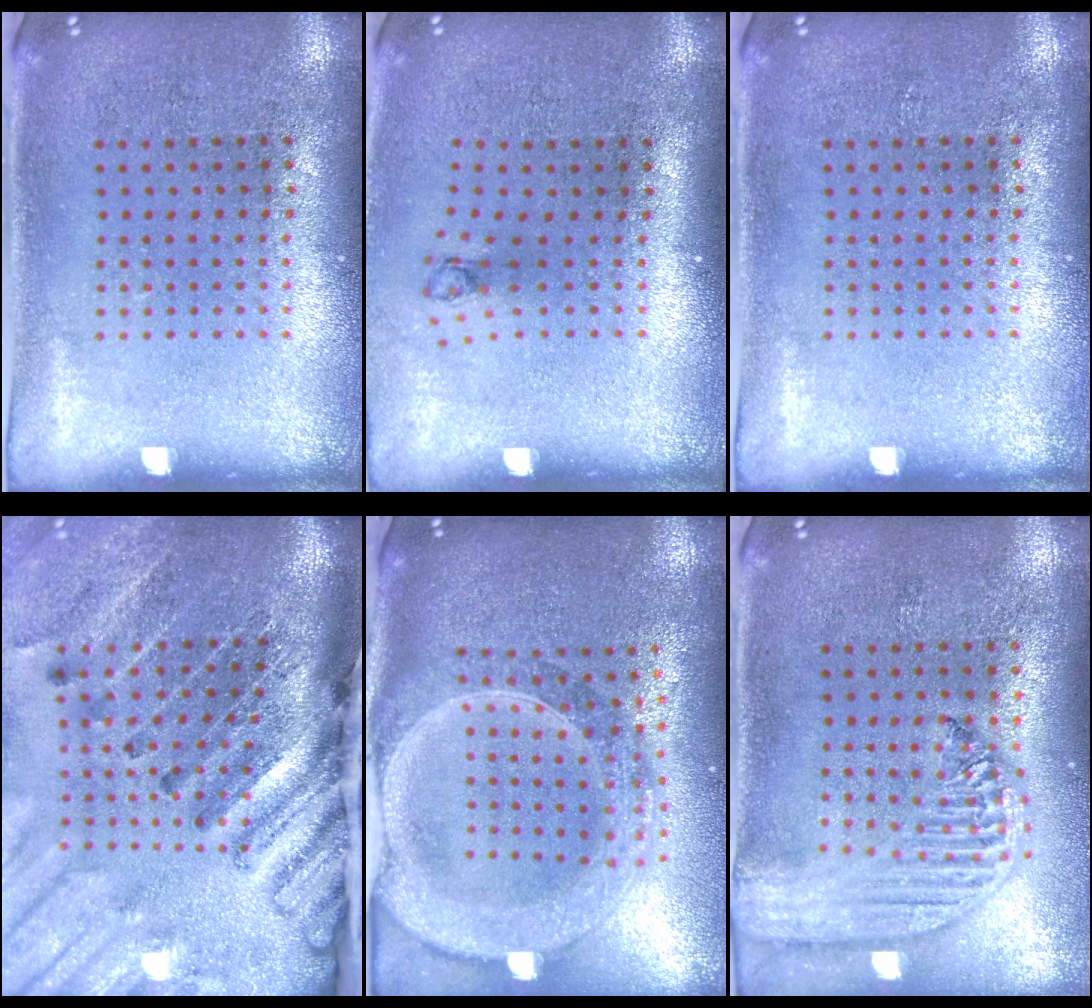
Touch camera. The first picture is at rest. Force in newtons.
{"total": 0.7, "press": 0.3, "slide": 0.6}
{"total": 0.0}
{"total": 4.0, "press": 3.0, "slide": 2.6}
{"total": 2.7, "press": 2.4, "slide": 1.4}
{"total": 2.4, "press": 2.1, "slide": 1.3}